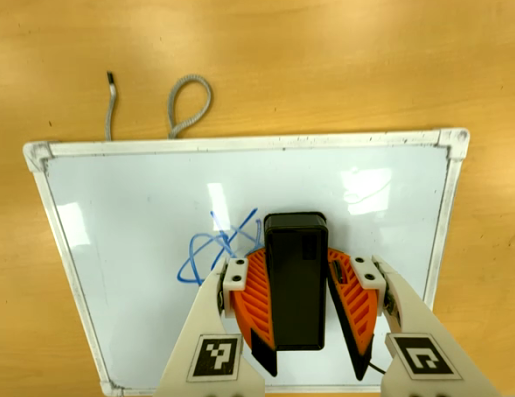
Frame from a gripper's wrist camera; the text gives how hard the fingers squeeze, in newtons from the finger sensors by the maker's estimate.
{"total": 12.6, "left": 14.7, "right": 10.5}